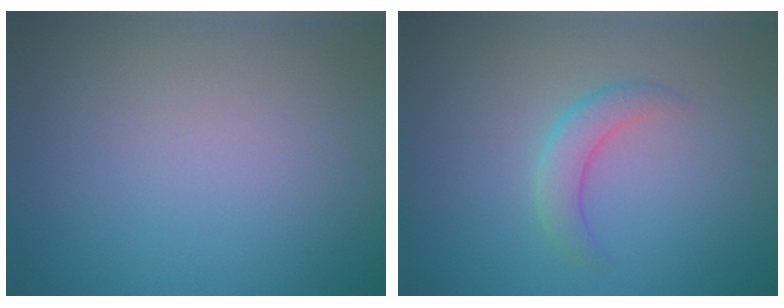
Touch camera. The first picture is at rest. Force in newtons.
{"total": 2.4, "press": 2.4, "slide": 0.1}